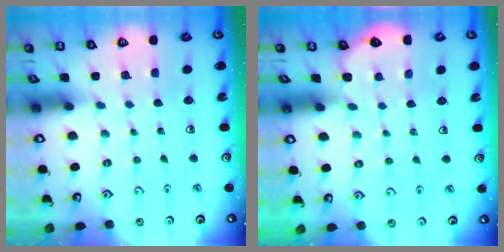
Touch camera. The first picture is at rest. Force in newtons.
{"total": 2.9, "press": 2.9, "slide": 0.3}